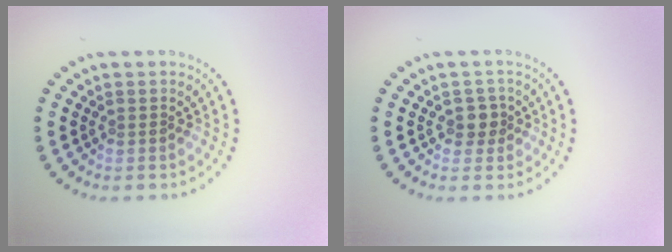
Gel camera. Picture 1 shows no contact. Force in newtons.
{"total": 1.8, "press": 1.5, "slide": 0.9}